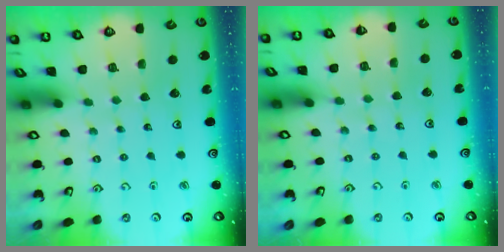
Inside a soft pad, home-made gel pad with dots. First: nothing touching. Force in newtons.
{"total": 3.0, "press": 2.9, "slide": 0.6}